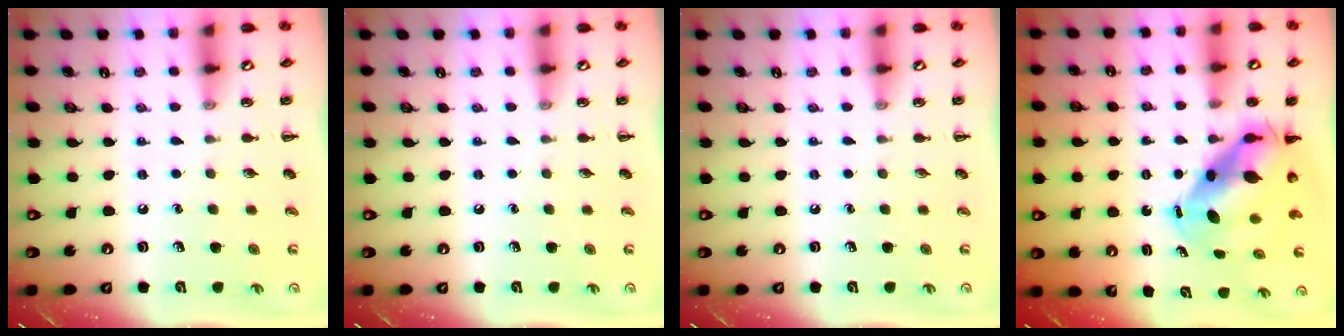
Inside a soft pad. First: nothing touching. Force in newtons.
{"total": 0.0}
{"total": 0.0}
{"total": 8.7, "press": 8.4, "slide": 2.2}